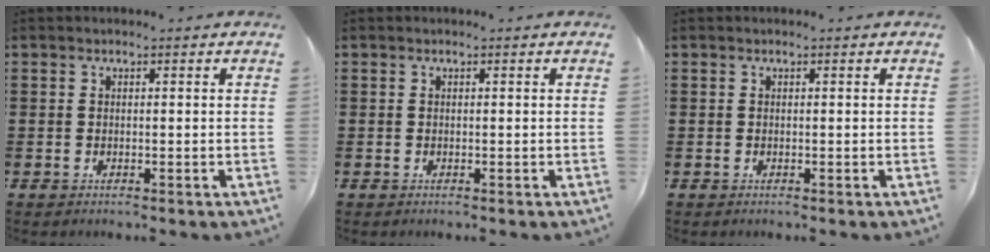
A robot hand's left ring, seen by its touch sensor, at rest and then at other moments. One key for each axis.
{"total": 0.0}
{"total": 0.0}